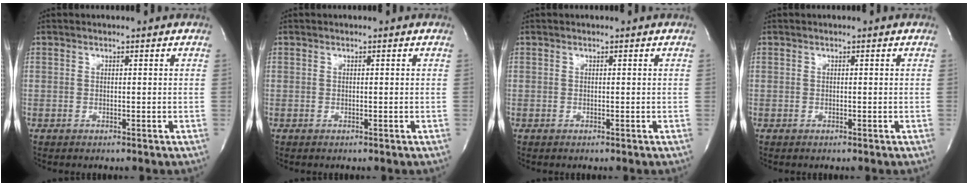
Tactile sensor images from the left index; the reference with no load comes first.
{"total": 0.0}
{"total": 0.0}
{"total": 0.0}